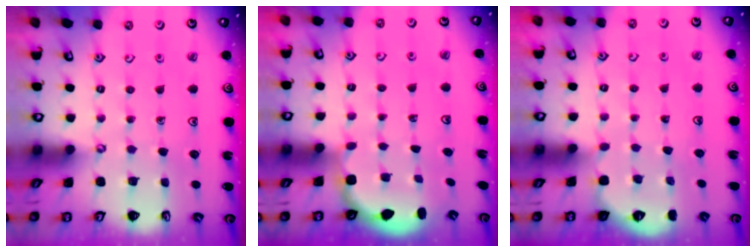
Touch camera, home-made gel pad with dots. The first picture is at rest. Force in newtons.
{"total": 2.9, "press": 2.6, "slide": 1.2}
{"total": 2.0, "press": 2.0, "slide": 0.1}